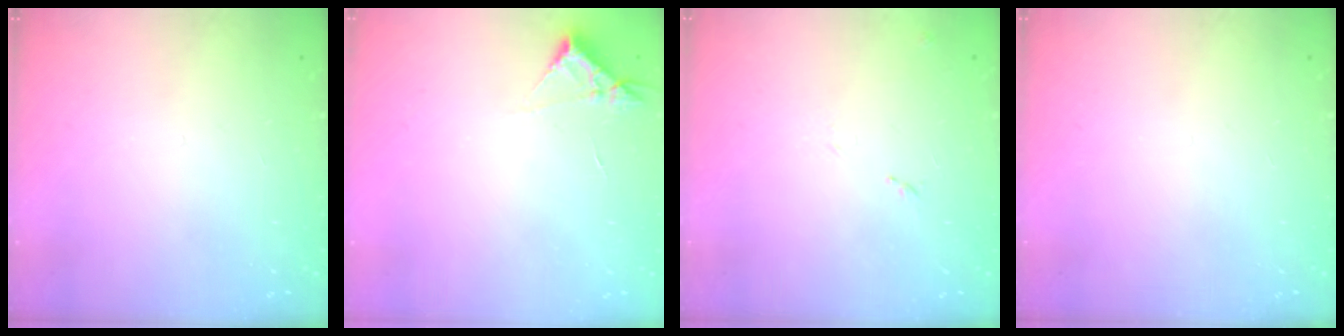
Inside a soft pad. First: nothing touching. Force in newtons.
{"total": 3.1, "press": 3.1, "slide": 0.5}
{"total": 8.1, "press": 8.1, "slide": 0.6}
{"total": 0.0}